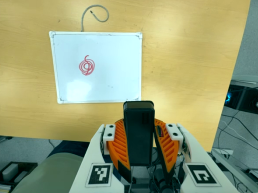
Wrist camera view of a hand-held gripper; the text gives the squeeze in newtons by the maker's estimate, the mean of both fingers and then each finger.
{"total": 11.8, "left": 9.3, "right": 14.3}